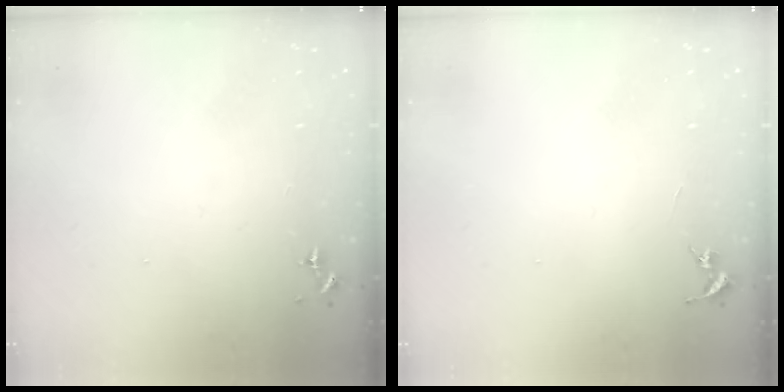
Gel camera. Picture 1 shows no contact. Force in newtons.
{"total": 0.0}